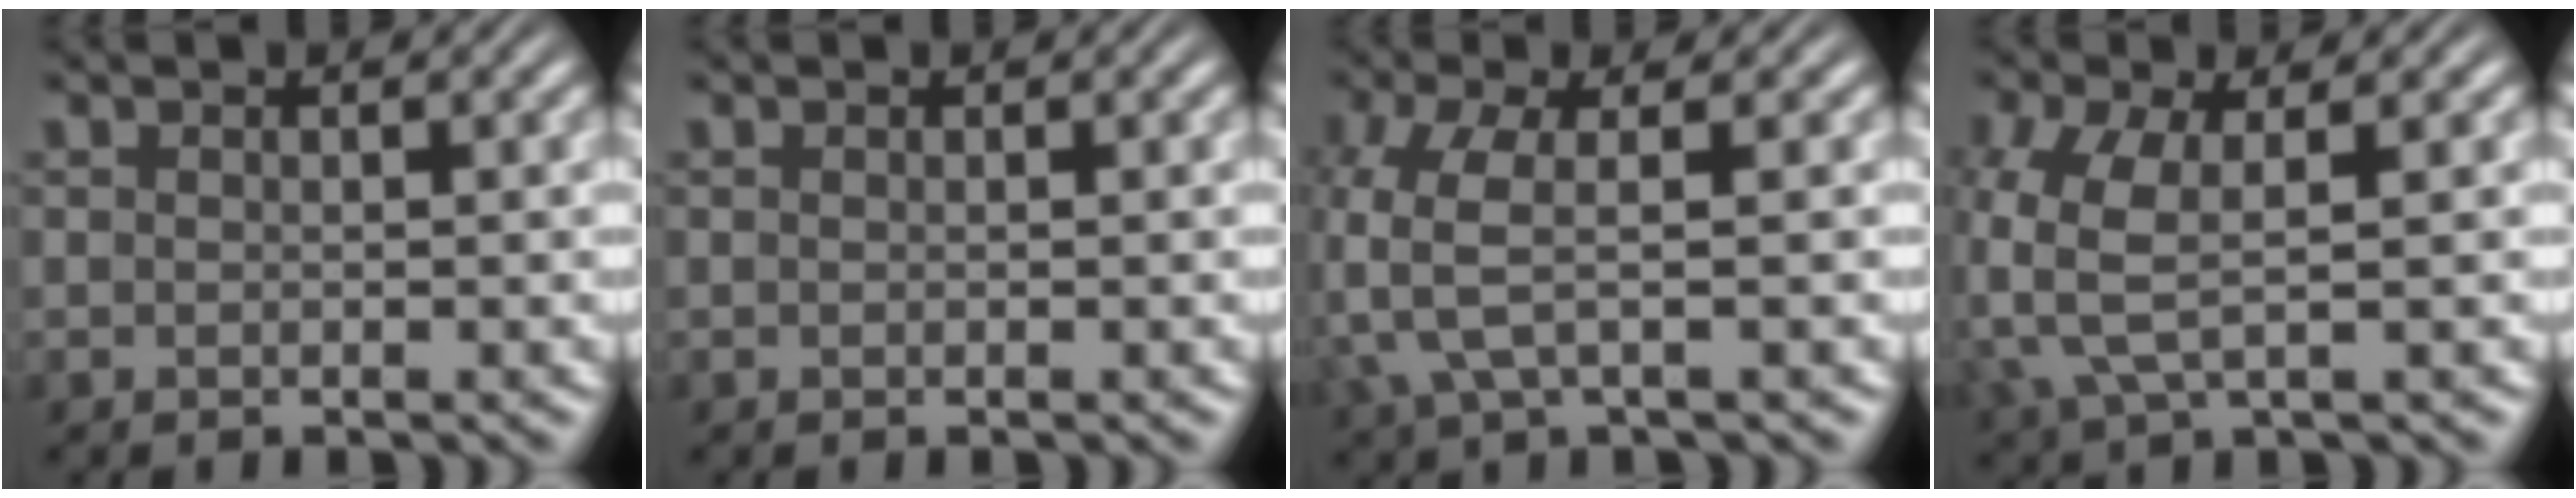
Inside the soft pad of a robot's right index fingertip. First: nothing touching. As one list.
[{"total": 0.0}, {"total": 4.1, "force": [0.3, 1.6, 3.7], "torque": [-0.104, -0.011, 0.013]}, {"total": 4.8, "force": [0.3, 2.6, 4.0], "torque": [-0.110, -0.018, 0.013]}]